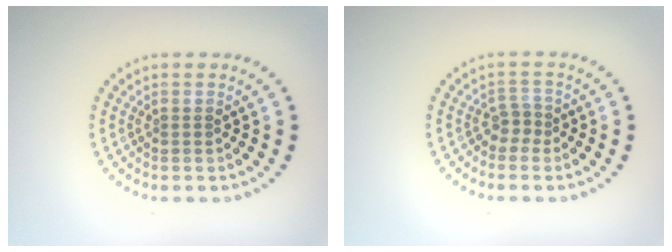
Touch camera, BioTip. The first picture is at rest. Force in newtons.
{"total": 1.4, "press": 1.1, "slide": 0.9}